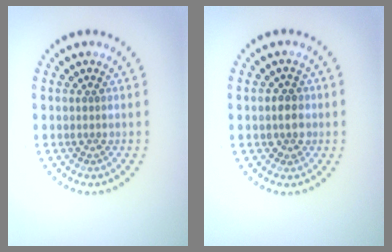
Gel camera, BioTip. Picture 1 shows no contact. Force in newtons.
{"total": 2.0, "press": 1.9, "slide": 0.7}